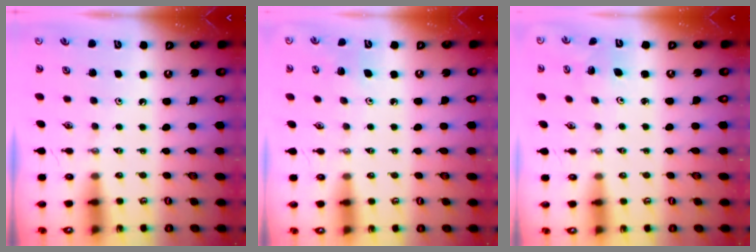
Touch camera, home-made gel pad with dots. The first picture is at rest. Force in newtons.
{"total": 4.3, "press": 4.1, "slide": 1.0}
{"total": 1.9, "press": 1.9, "slide": 0.1}